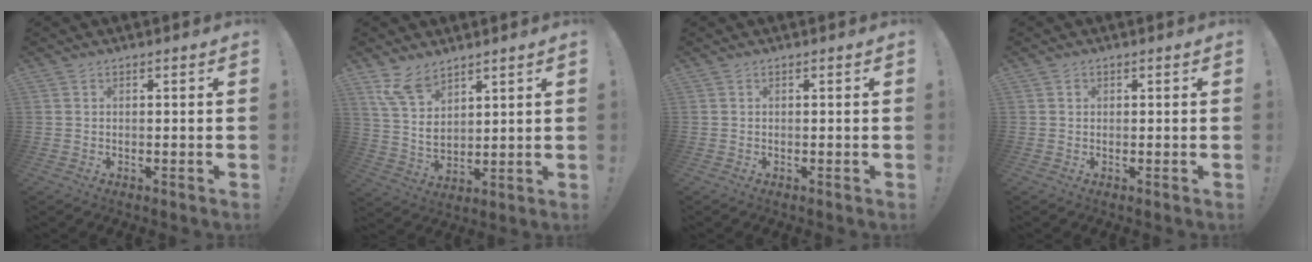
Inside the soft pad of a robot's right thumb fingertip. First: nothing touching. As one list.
[{"total": 10.3, "force": [7.6, 5.5, 4.2], "torque": [-0.091, -0.046, 0.154]}, {"total": 0.0}, {"total": 0.7, "force": [0.3, 0.6, 0.0], "torque": [-0.003, 0.004, 0.006]}]